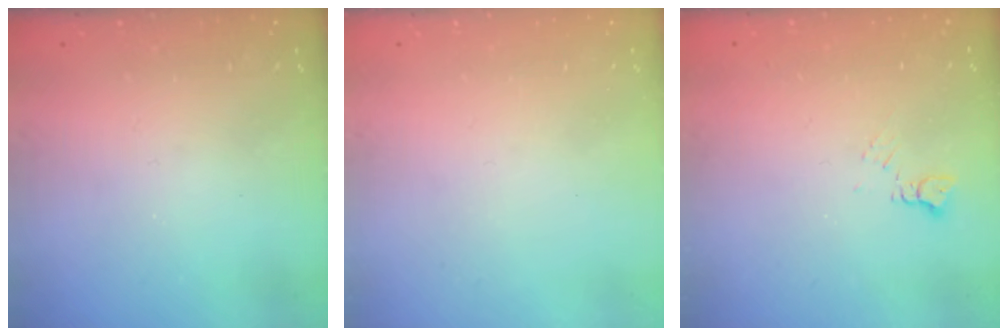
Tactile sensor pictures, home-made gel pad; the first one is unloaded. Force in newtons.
{"total": 0.0}
{"total": 2.9, "press": 2.9, "slide": 0.5}